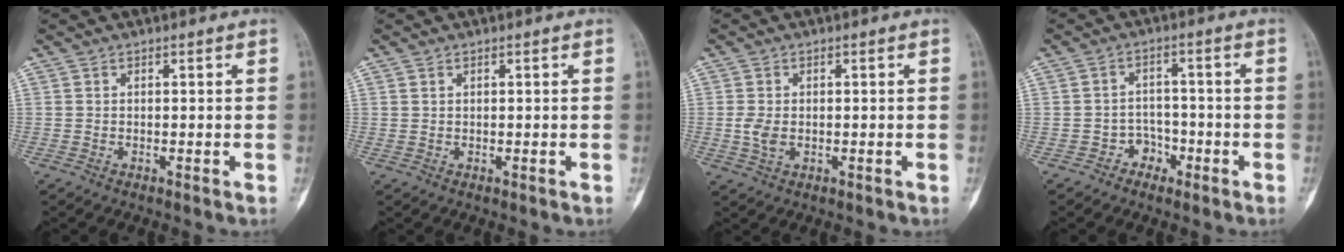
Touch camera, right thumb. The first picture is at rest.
{"total": 0.7, "force": [0.4, 0.5, 0.4], "torque": [-0.005, 0.000, 0.008]}
{"total": 3.4, "force": [-0.3, 2.2, 2.5], "torque": [-0.052, -0.003, -0.004]}
{"total": 4.0, "force": [-2.2, 3.2, 0.8], "torque": [0.020, 0.027, -0.040]}